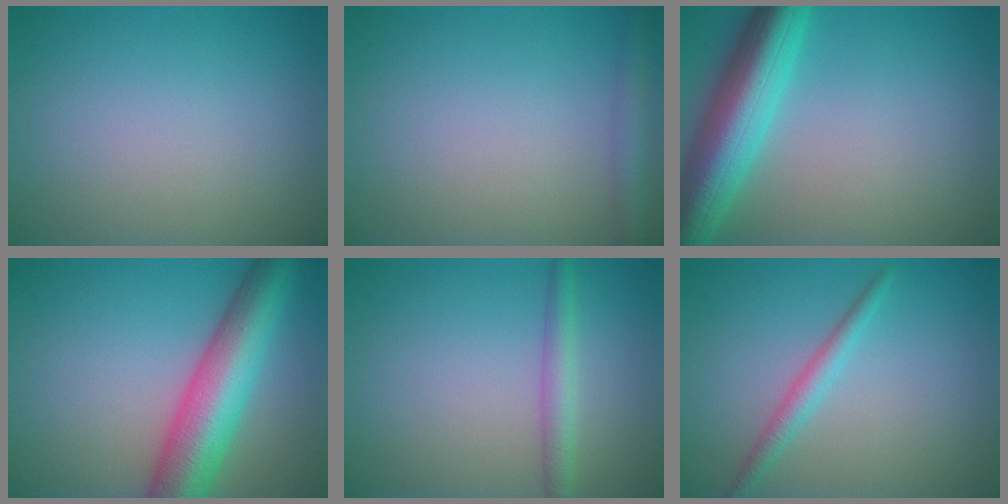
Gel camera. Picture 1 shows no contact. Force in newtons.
{"total": 2.4, "press": 2.4, "slide": 0.1}
{"total": 8.5, "press": 8.5, "slide": 0.5}
{"total": 9.3, "press": 9.3, "slide": 0.3}
{"total": 2.3, "press": 2.3, "slide": 0.1}
{"total": 2.0, "press": 2.0, "slide": 0.0}